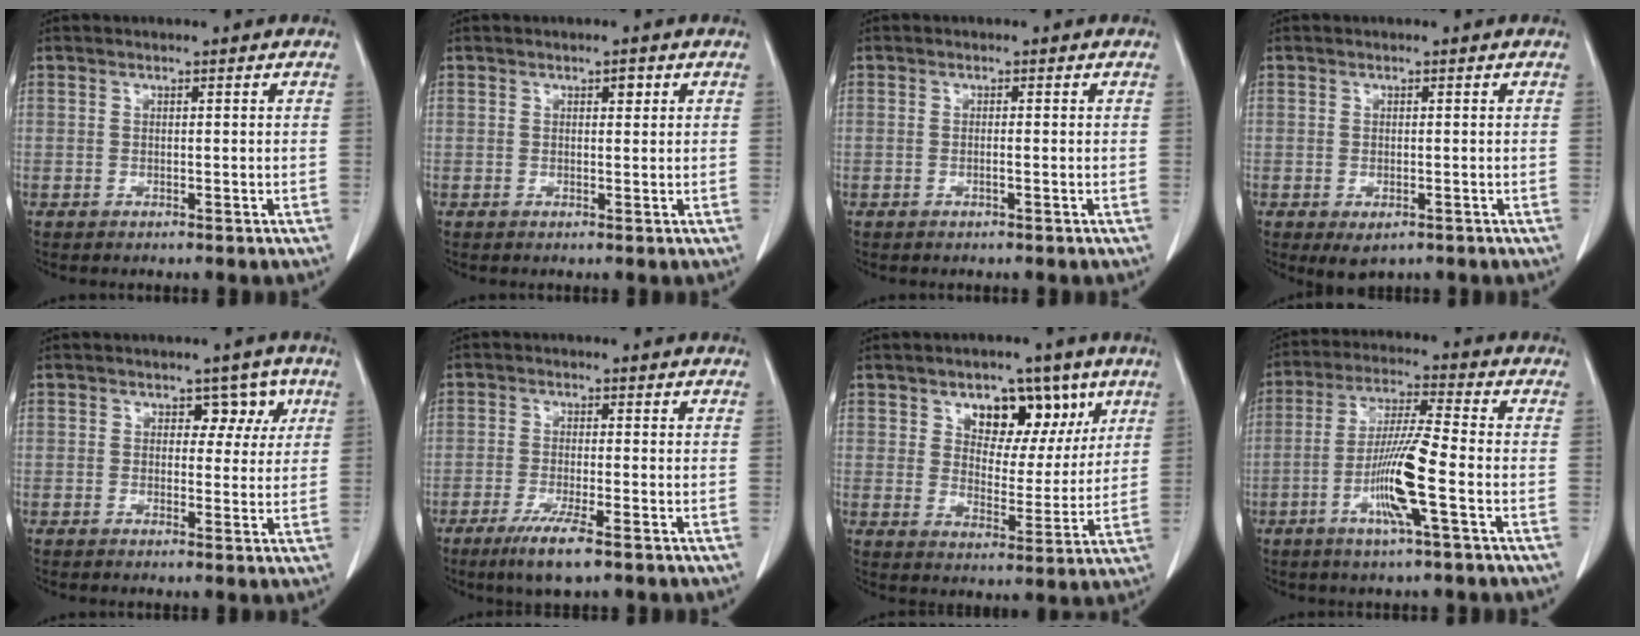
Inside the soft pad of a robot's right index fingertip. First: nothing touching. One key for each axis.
{"total": 1.1, "fx": 0.5, "fy": 0.5, "fz": 0.8, "tx": -0.009, "ty": 0.000, "tz": 0.006}
{"total": 0.6, "fx": -0.3, "fy": -0.1, "fz": 0.6, "tx": -0.009, "ty": 0.002, "tz": -0.004}
{"total": 2.8, "fx": -1.4, "fy": 1.5, "fz": 1.9, "tx": -0.028, "ty": -0.006, "tz": -0.009}
{"total": 3.9, "fx": 1.6, "fy": 2.7, "fz": 2.3, "tx": -0.014, "ty": 0.009, "tz": 0.018}
{"total": 5.9, "fx": -3.6, "fy": 0.4, "fz": 4.6, "tx": -0.091, "ty": -0.016, "tz": -0.064}
{"total": 10.1, "fx": 5.3, "fy": 6.2, "fz": 6.0, "tx": -0.076, "ty": 0.012, "tz": 0.084}
{"total": 10.5, "fx": -3.4, "fy": -0.3, "fz": 10.0, "tx": -0.197, "ty": -0.007, "tz": -0.068}